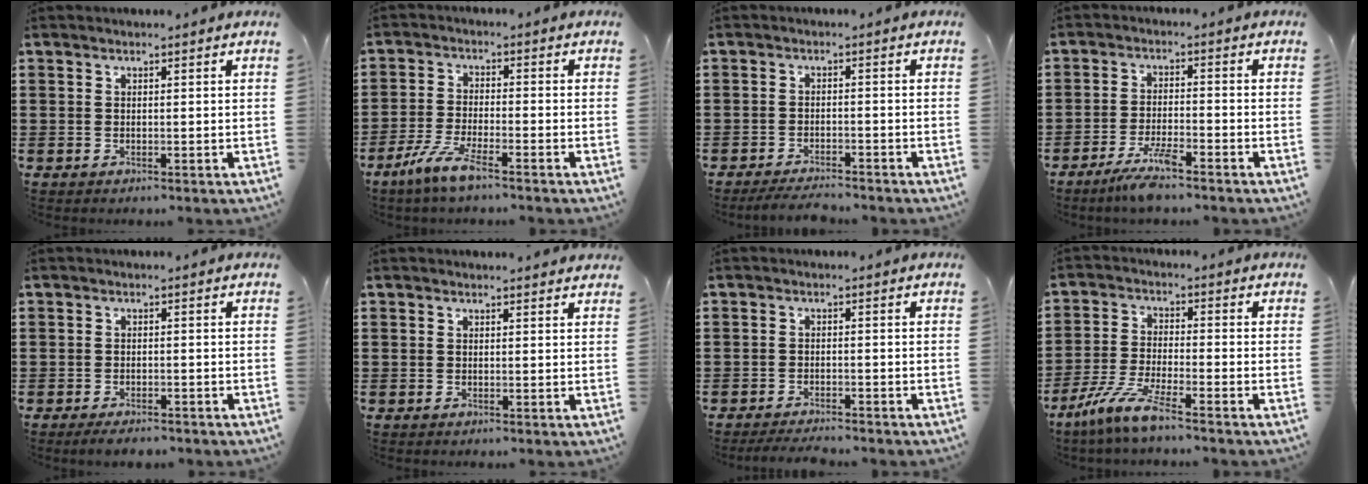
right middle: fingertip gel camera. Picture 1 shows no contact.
{"total": 5.7, "force": [-4.2, 0.4, 3.8], "torque": [-0.096, -0.016, -0.083]}
{"total": 2.9, "force": [-2.9, 0.1, 0.7], "torque": [-0.014, 0.001, -0.057]}
{"total": 4.8, "force": [-3.6, 0.4, 3.2], "torque": [-0.072, -0.008, -0.069]}
{"total": 2.0, "force": [-1.9, 0.2, 0.6], "torque": [-0.013, -0.001, -0.036]}
{"total": 0.5, "force": [0.5, 0.1, 0.1], "torque": [0.003, -0.002, 0.008]}
{"total": 2.4, "force": [-2.3, 0.0, 0.4], "torque": [-0.010, -0.001, -0.046]}
{"total": 7.0, "force": [-5.5, -0.1, 4.3], "torque": [-0.102, -0.019, -0.108]}